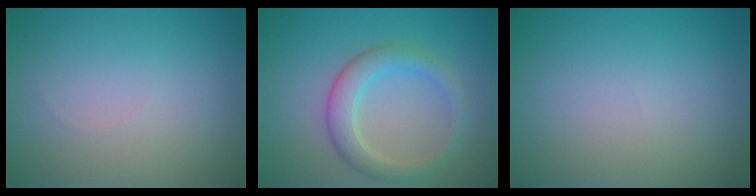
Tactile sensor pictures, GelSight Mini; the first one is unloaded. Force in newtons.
{"total": 3.6, "press": 3.6, "slide": 0.2}
{"total": 0.0}